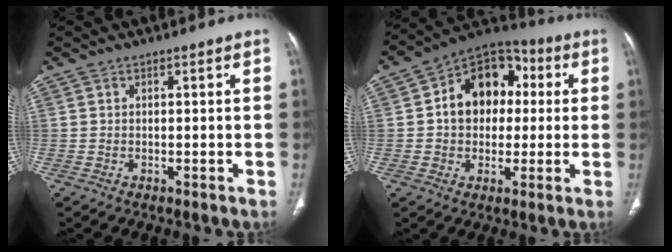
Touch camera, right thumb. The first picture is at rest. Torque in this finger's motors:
{"motor_torque": [0.74, 3.38, 1.47, -0.19, 0.08]}